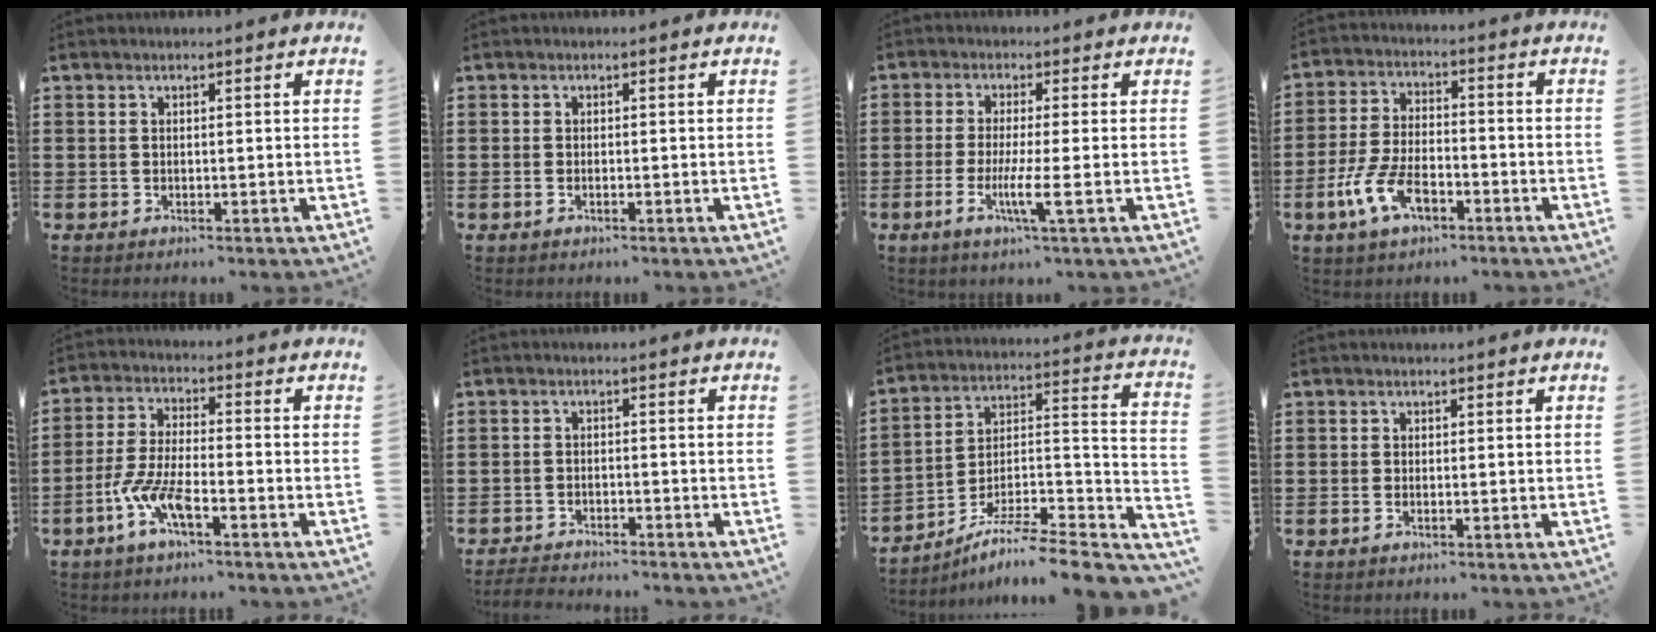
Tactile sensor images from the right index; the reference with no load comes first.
{"total": 0.6, "force": [-0.4, 0.1, 0.4], "torque": [-0.010, -0.003, -0.006]}
{"total": 5.7, "force": [-1.7, 0.2, 5.5], "torque": [-0.108, -0.016, -0.033]}
{"total": 8.2, "force": [-4.1, 3.6, 6.2], "torque": [-0.154, -0.008, -0.082]}
{"total": 7.5, "force": [-4.2, 1.6, 6.0], "torque": [-0.154, -0.016, -0.086]}
{"total": 2.6, "force": [-2.6, 0.1, 0.0], "torque": [-0.006, -0.002, -0.054]}
{"total": 7.9, "force": [-6.5, 0.9, 4.5], "torque": [-0.070, -0.002, -0.128]}
{"total": 0.6, "force": [-0.2, 0.1, 0.5], "torque": [-0.011, -0.004, -0.004]}